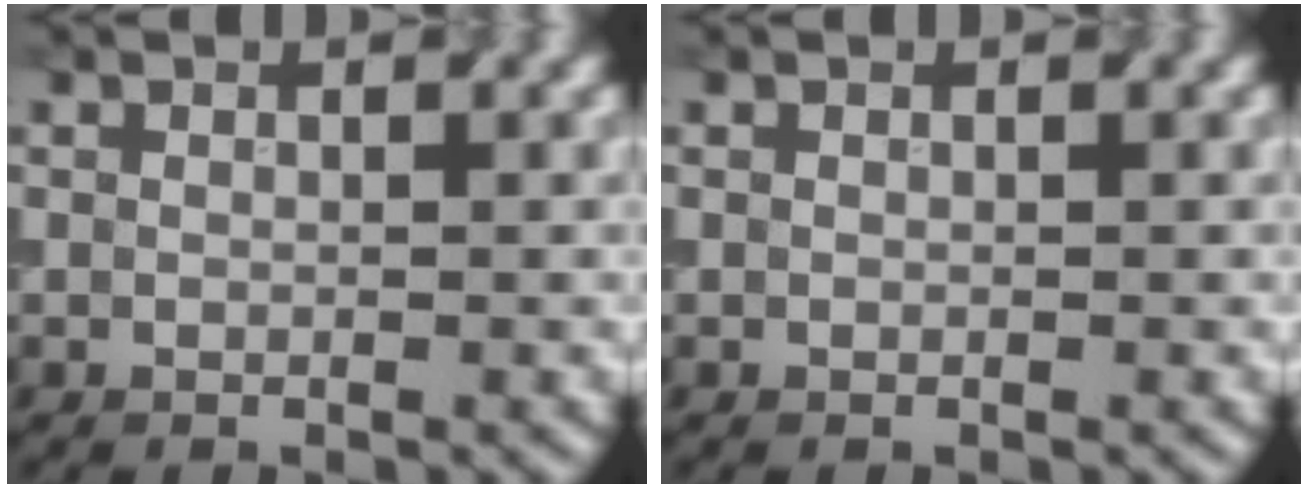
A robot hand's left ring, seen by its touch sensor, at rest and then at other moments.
{"total": 0.0}